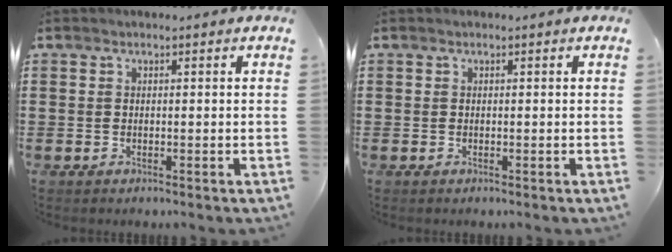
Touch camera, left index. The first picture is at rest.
{"total": 0.0}